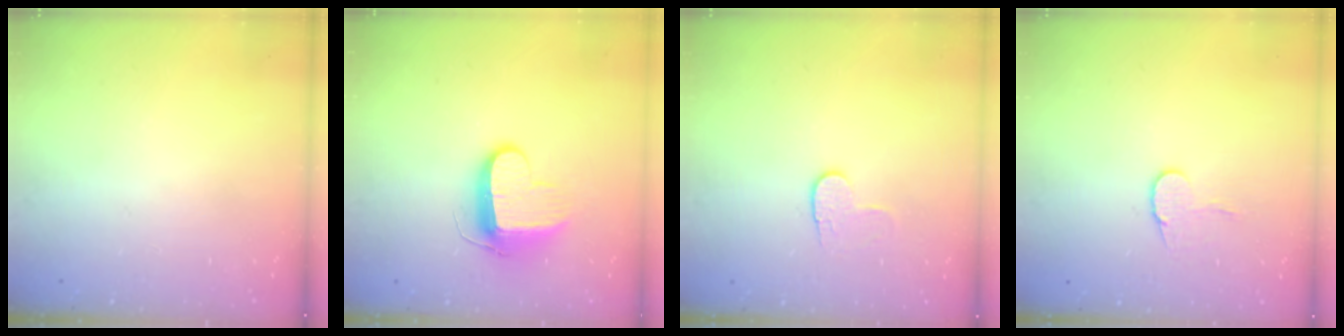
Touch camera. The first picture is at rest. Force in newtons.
{"total": 9.6, "press": 9.6, "slide": 0.6}
{"total": 5.3, "press": 5.3, "slide": 0.5}
{"total": 7.3, "press": 7.3, "slide": 0.4}